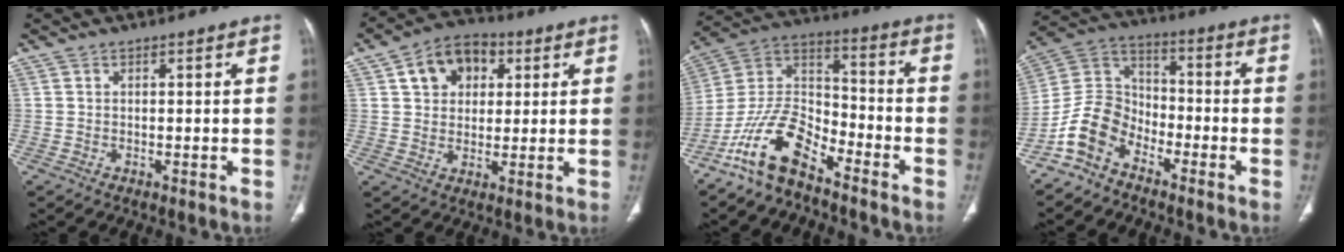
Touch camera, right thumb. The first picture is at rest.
{"total": 10.4, "force": [3.7, 7.7, 5.9], "torque": [-0.063, 0.001, 0.052]}
{"total": 13.1, "force": [-9.3, 5.5, 7.4], "torque": [-0.134, 0.078, -0.187]}
{"total": 9.7, "force": [-6.4, 6.2, 3.8], "torque": [-0.067, 0.064, -0.142]}